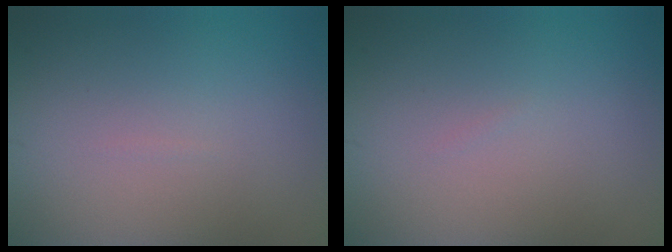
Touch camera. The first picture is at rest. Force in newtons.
{"total": 0.0}